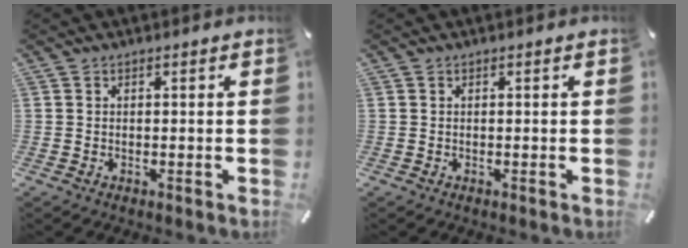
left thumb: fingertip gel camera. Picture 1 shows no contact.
{"total": 0.0}